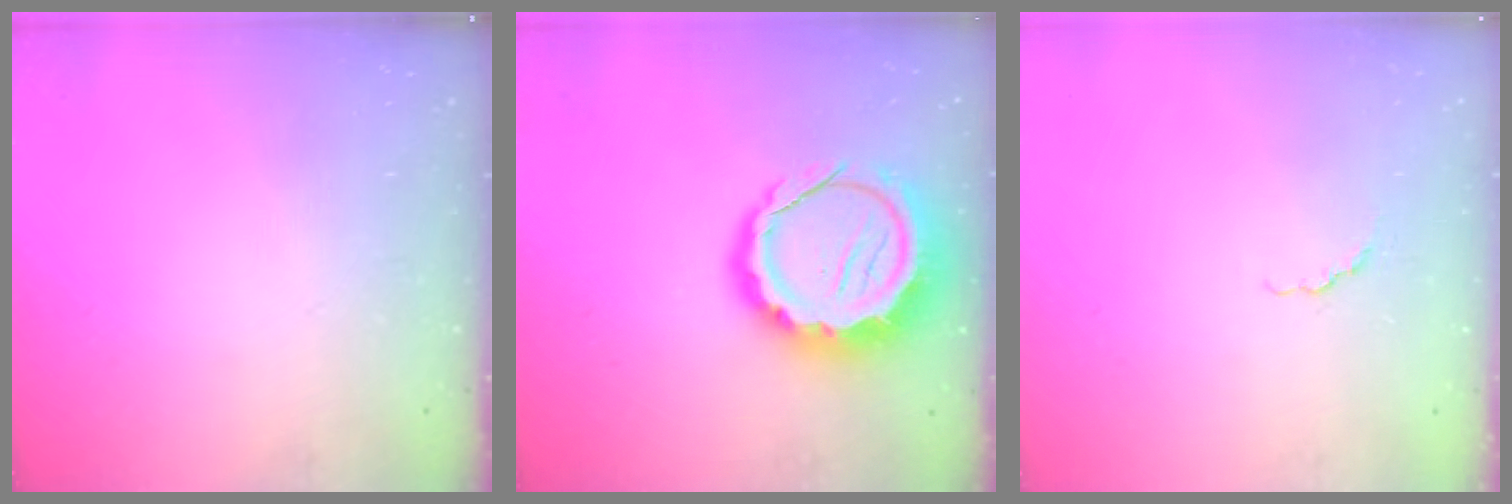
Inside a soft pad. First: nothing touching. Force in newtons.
{"total": 15.1, "press": 14.7, "slide": 3.3}
{"total": 1.5, "press": 1.3, "slide": 0.7}